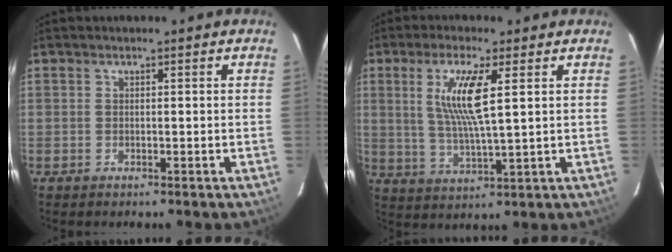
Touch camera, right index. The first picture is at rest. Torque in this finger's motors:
{"motor_torque": [0.77, 0.41, 0.63, 0.17]}